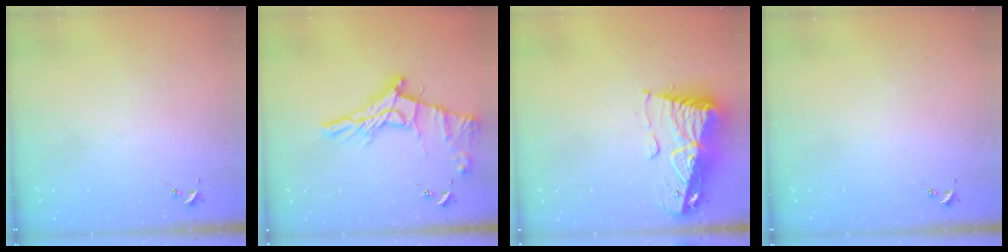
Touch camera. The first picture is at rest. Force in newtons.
{"total": 16.2, "press": 16.1, "slide": 1.0}
{"total": 14.6, "press": 14.6, "slide": 1.6}
{"total": 0.0}